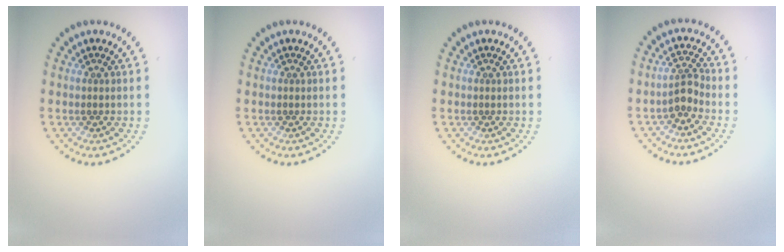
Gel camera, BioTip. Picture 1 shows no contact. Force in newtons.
{"total": 0.0}
{"total": 0.0}
{"total": 2.1, "press": 1.6, "slide": 1.4}